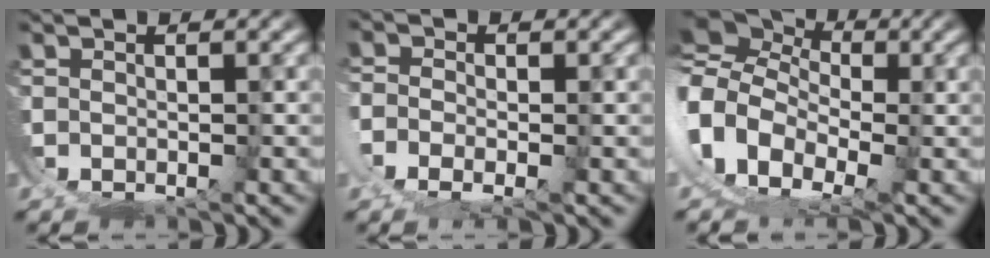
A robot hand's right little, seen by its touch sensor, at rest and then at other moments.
{"total": 0.8, "force": [-0.3, -0.5, 0.6], "torque": [-0.016, -0.009, 0.000]}
{"total": 11.1, "force": [1.7, 10.0, 4.5], "torque": [-0.142, -0.018, 0.011]}